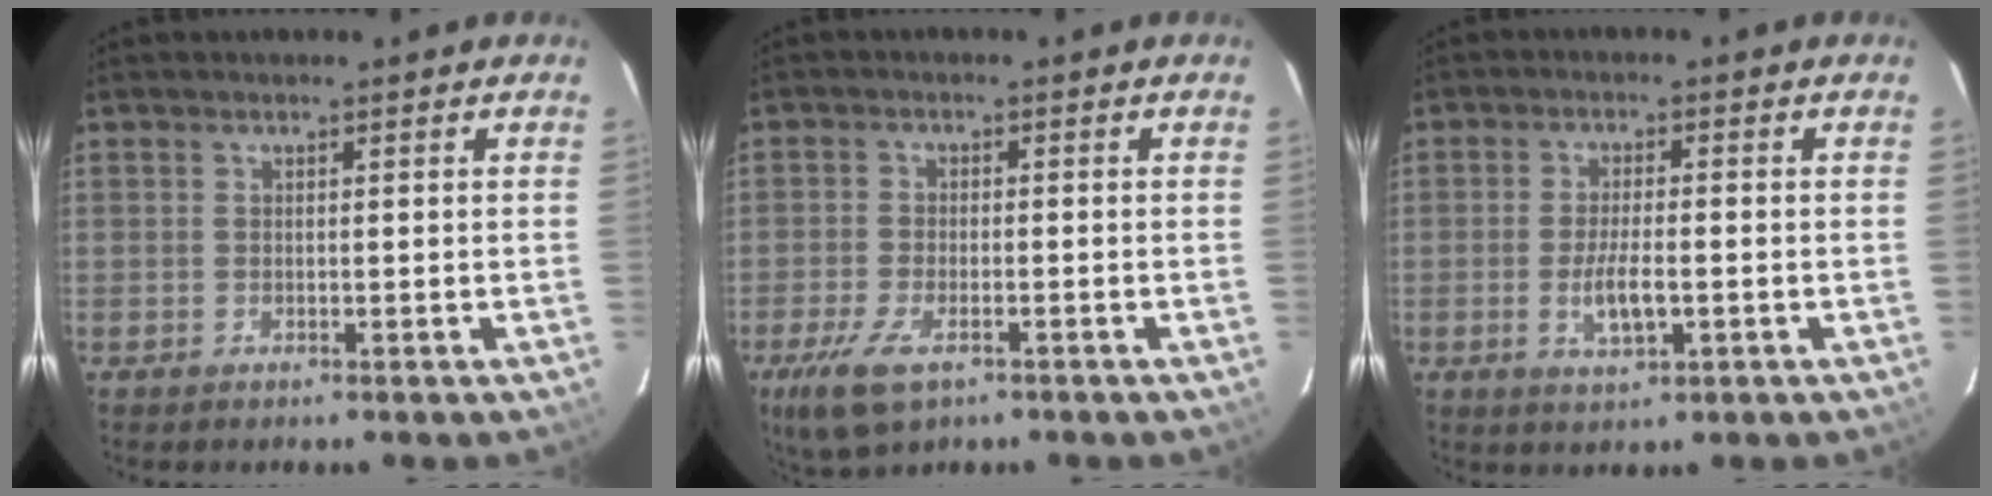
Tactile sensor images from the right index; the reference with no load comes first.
{"total": 7.9, "force": [-4.5, 3.4, 5.5], "torque": [-0.140, -0.023, -0.084]}
{"total": 5.5, "force": [-1.6, 1.7, 5.0], "torque": [-0.099, -0.008, -0.025]}